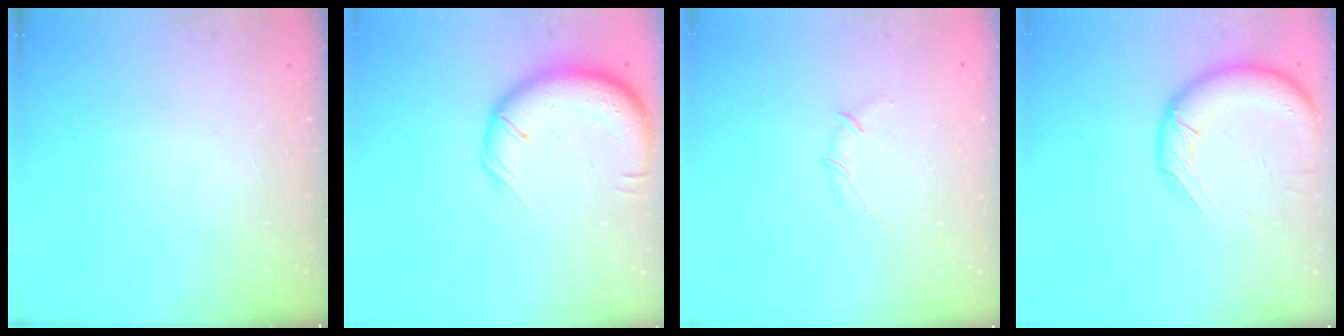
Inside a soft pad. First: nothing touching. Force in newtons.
{"total": 14.0, "press": 13.7, "slide": 2.9}
{"total": 3.0, "press": 2.9, "slide": 0.8}
{"total": 15.3, "press": 14.8, "slide": 3.8}